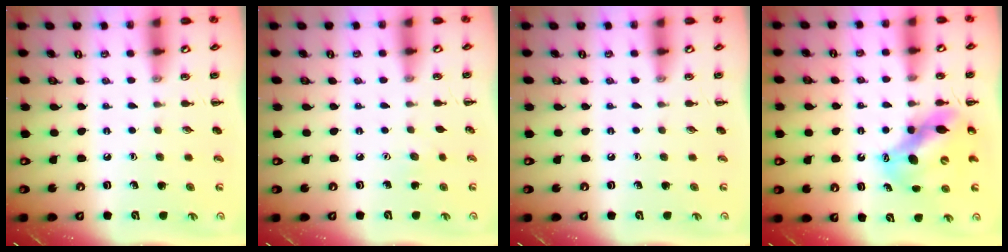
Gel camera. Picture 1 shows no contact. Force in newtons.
{"total": 3.2, "press": 3.1, "slide": 0.7}
{"total": 0.0}
{"total": 11.1, "press": 10.8, "slide": 2.7}